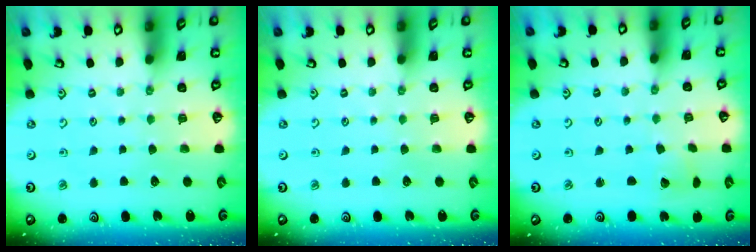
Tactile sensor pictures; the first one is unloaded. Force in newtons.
{"total": 0.0}
{"total": 3.2, "press": 3.2, "slide": 0.2}